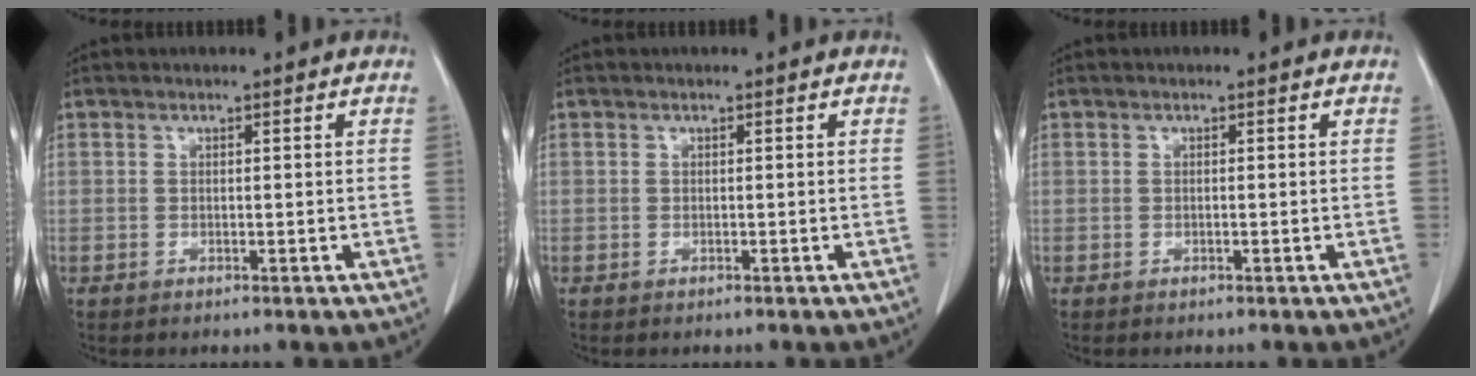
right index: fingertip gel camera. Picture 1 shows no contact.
{"total": 0.0}
{"total": 0.0}